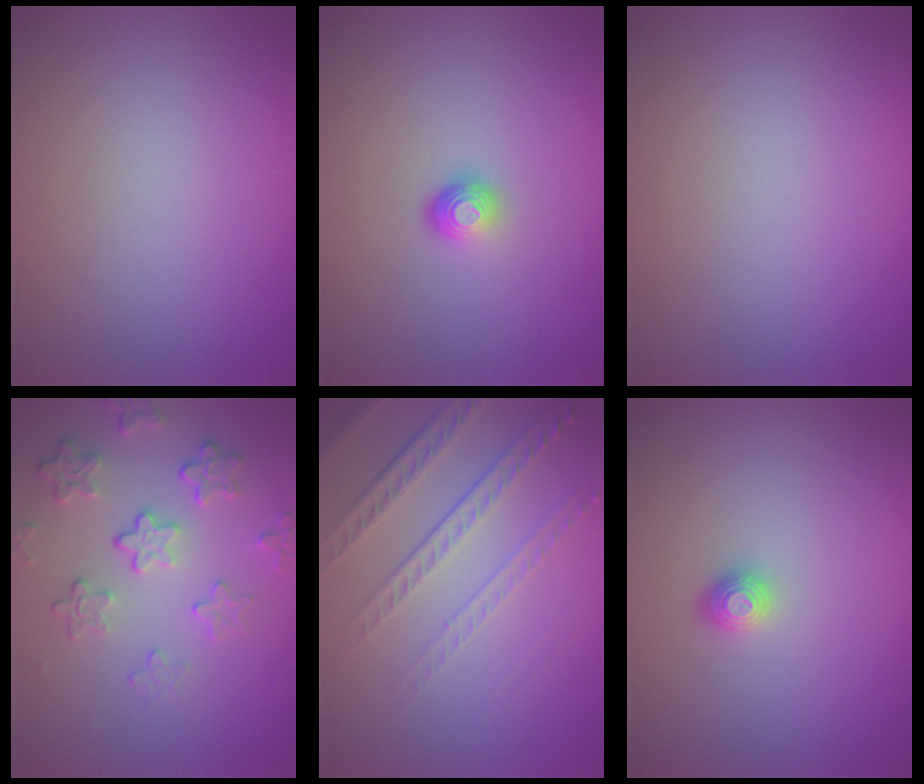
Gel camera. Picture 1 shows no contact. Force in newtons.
{"total": 1.8, "press": 1.2, "slide": 1.4}
{"total": 0.0}
{"total": 4.4, "press": 3.3, "slide": 3.0}
{"total": 4.9, "press": 3.2, "slide": 3.7}
{"total": 1.1, "press": 1.0, "slide": 0.3}